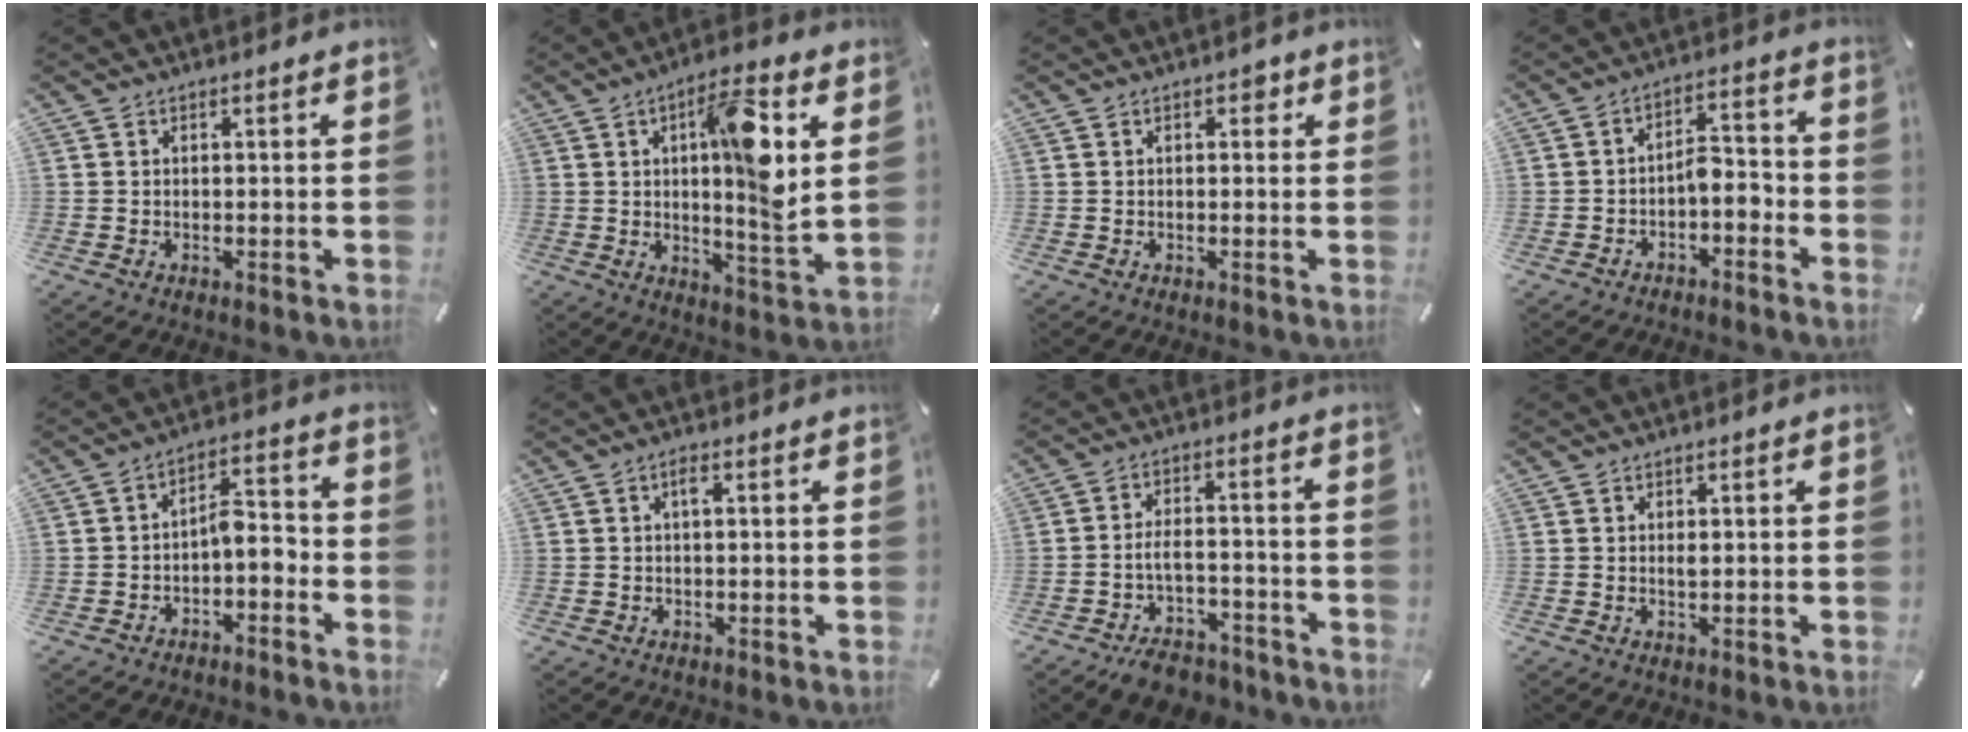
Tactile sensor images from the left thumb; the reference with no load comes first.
{"total": 14.0, "force": [4.0, 3.4, 13.0], "torque": [-0.193, -0.012, 0.059]}
{"total": 2.0, "force": [0.6, 1.3, 1.4], "torque": [-0.013, 0.001, 0.005]}
{"total": 6.0, "force": [-2.6, 3.3, 4.2], "torque": [-0.061, 0.020, -0.049]}
{"total": 6.2, "force": [-2.5, 3.4, 4.5], "torque": [-0.069, 0.020, -0.049]}
{"total": 1.6, "force": [0.3, 0.5, 1.5], "torque": [-0.031, 0.005, 0.003]}
{"total": 6.6, "force": [-4.4, 3.1, 3.8], "torque": [-0.072, 0.021, -0.082]}
{"total": 0.9, "force": [0.2, 0.3, 0.8], "torque": [-0.016, -0.001, 0.003]}